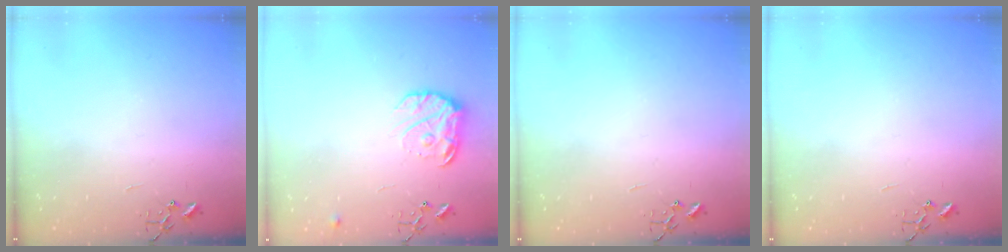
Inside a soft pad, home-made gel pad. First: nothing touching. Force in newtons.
{"total": 12.7, "press": 12.6, "slide": 0.7}
{"total": 0.0}
{"total": 0.0}